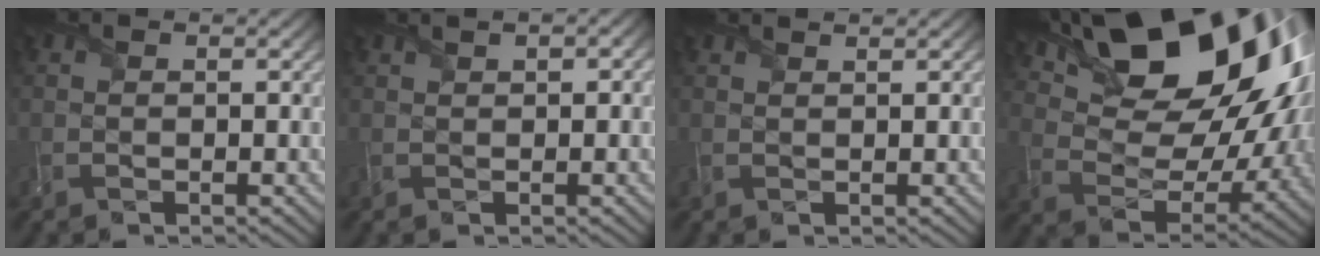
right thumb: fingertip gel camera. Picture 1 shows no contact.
{"total": 2.4, "force": [1.1, 1.1, 1.9], "torque": [-0.039, 0.004, 0.018]}
{"total": 1.1, "force": [1.1, 0.0, 0.3], "torque": [-0.019, -0.001, 0.016]}
{"total": 20.8, "force": [10.2, 11.6, 14.0], "torque": [-0.247, 0.031, 0.172]}